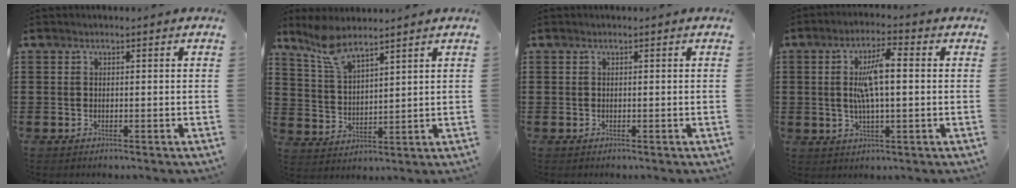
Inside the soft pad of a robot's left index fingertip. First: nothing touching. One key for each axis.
{"total": 6.6, "fx": 5.6, "fy": 1.8, "fz": 3.2, "tx": -0.079, "ty": -0.009, "tz": 0.103}
{"total": 0.0}
{"total": 6.8, "fx": 0.7, "fy": 2.0, "fz": 6.5, "tx": -0.145, "ty": 0.001, "tz": 0.002}